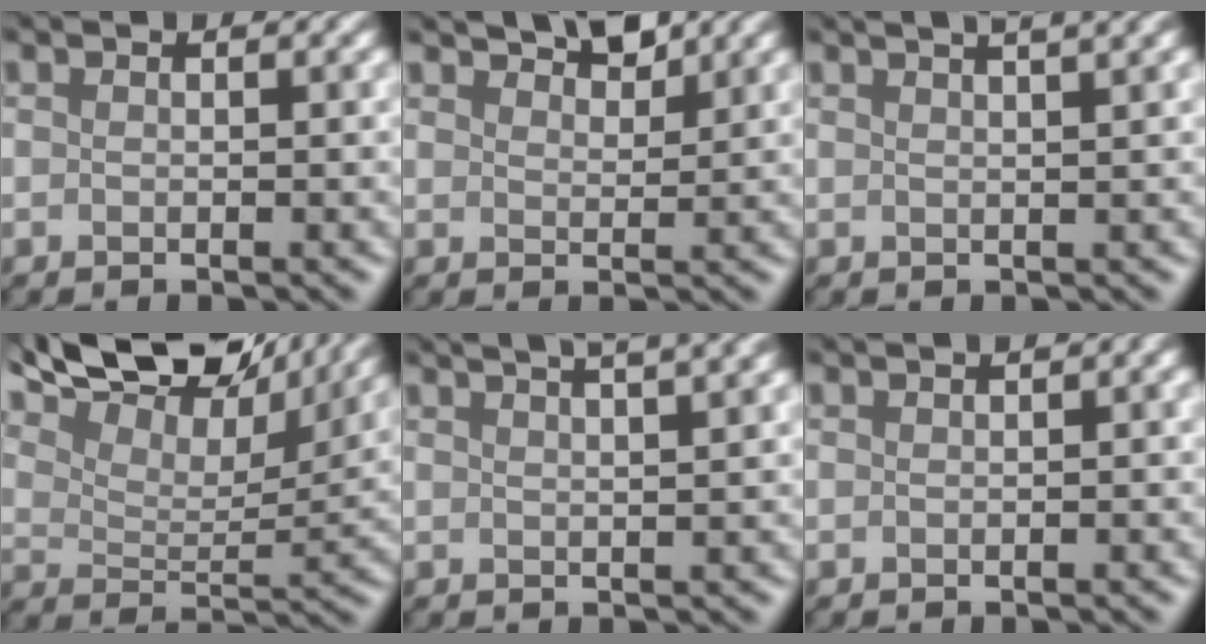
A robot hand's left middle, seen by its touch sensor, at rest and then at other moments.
{"total": 2.5, "force": [2.4, -0.7, -0.4], "torque": [-0.005, 0.001, 0.051]}
{"total": 4.0, "force": [2.8, 1.0, 2.7], "torque": [-0.026, 0.040, 0.022]}
{"total": 11.8, "force": [10.5, 2.5, 4.8], "torque": [-0.120, 0.014, 0.166]}
{"total": 5.5, "force": [3.9, 1.5, 3.6], "torque": [-0.036, 0.048, 0.039]}
{"total": 3.2, "force": [0.4, 1.3, 2.9], "torque": [-0.024, 0.022, 0.004]}